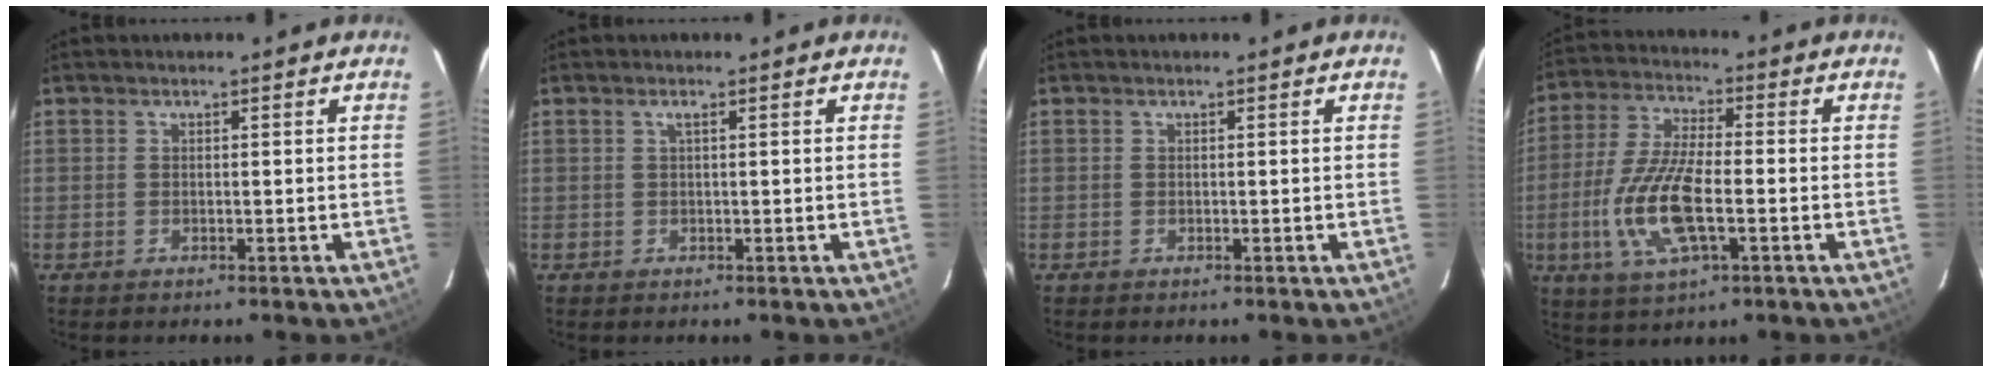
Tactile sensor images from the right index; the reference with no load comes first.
{"total": 0.6, "force": [0.2, -0.1, 0.6], "torque": [-0.011, 0.004, 0.002]}
{"total": 0.0}
{"total": 13.8, "force": [-3.4, 4.7, 12.6], "torque": [-0.269, -0.003, -0.068]}